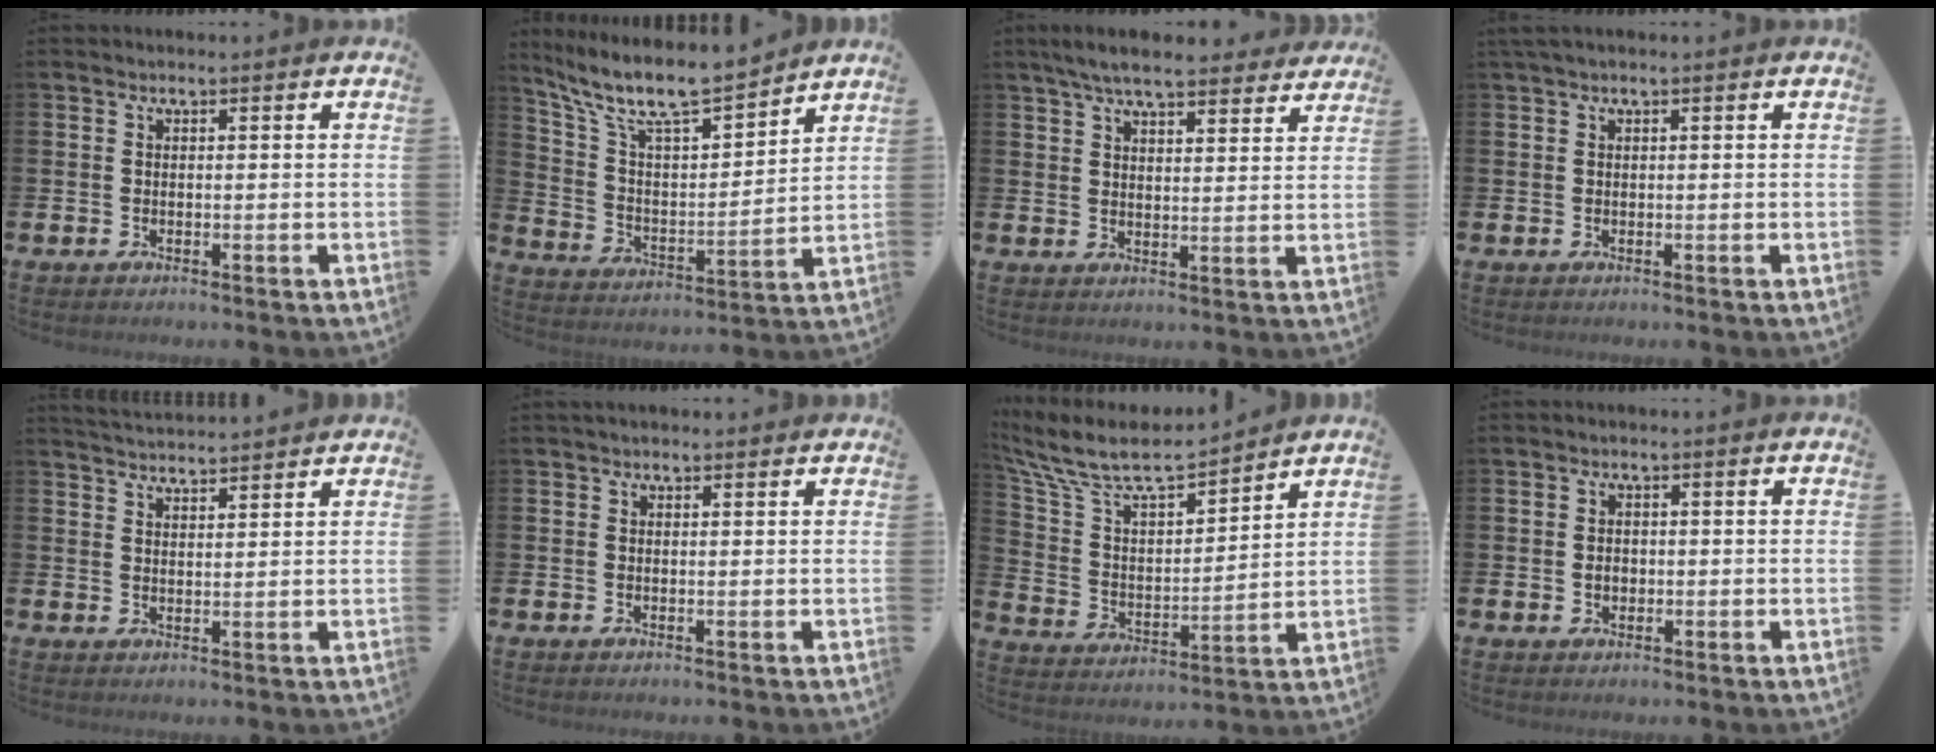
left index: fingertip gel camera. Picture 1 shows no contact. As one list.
[{"total": 10.6, "force": [9.4, 2.2, 4.4], "torque": [-0.120, -0.063, 0.161]}, {"total": 6.7, "force": [6.2, 1.1, 2.2], "torque": [-0.047, -0.025, 0.109]}, {"total": 0.7, "force": [0.4, 0.0, 0.6], "torque": [-0.015, 0.004, 0.008]}, {"total": 3.6, "force": [3.6, 0.0, 0.1], "torque": [-0.007, -0.022, 0.065]}, {"total": 0.7, "force": [0.6, 0.2, 0.3], "torque": [0.008, -0.001, 0.007]}, {"total": 9.3, "force": [8.4, 2.3, 3.3], "torque": [-0.109, -0.058, 0.144]}, {"total": 1.5, "force": [-0.1, 1.3, 0.8], "torque": [-0.004, 0.004, -0.007]}]